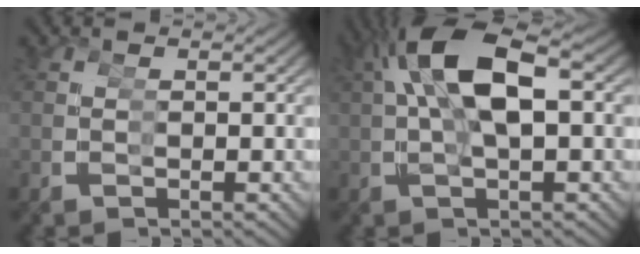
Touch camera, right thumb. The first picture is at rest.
{"total": 7.9, "force": [1.4, 3.7, 6.8], "torque": [-0.151, 0.007, 0.029]}